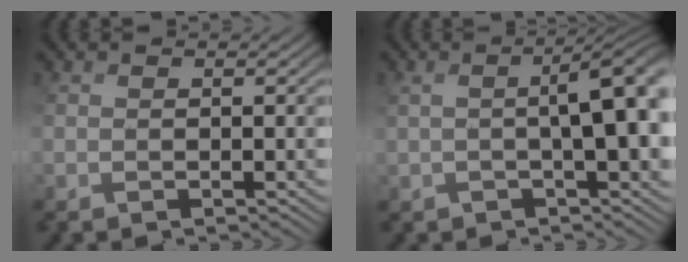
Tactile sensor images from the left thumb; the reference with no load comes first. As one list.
[{"total": 6.1, "force": [0.4, 1.5, 5.9], "torque": [-0.065, 0.012, 0.013]}]